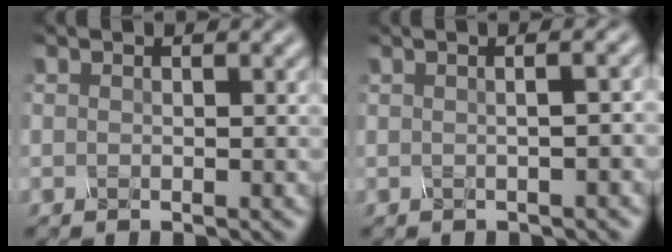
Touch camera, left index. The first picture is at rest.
{"total": 4.7, "force": [0.9, 2.5, 3.9], "torque": [-0.013, 0.031, -0.024]}